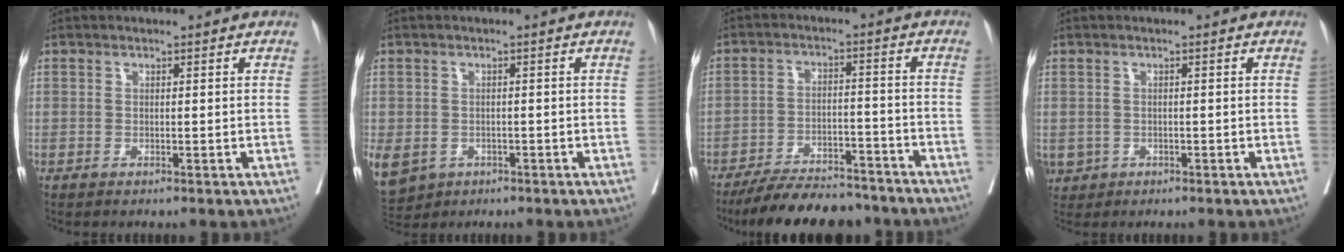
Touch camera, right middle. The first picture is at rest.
{"total": 14.0, "force": [-5.7, 11.5, 5.6], "torque": [-0.179, -0.011, -0.072]}
{"total": 13.4, "force": [-12.0, 3.7, 4.6], "torque": [-0.065, 0.009, -0.178]}
{"total": 3.3, "force": [-1.3, 3.0, 0.6], "torque": [-0.011, 0.002, -0.017]}